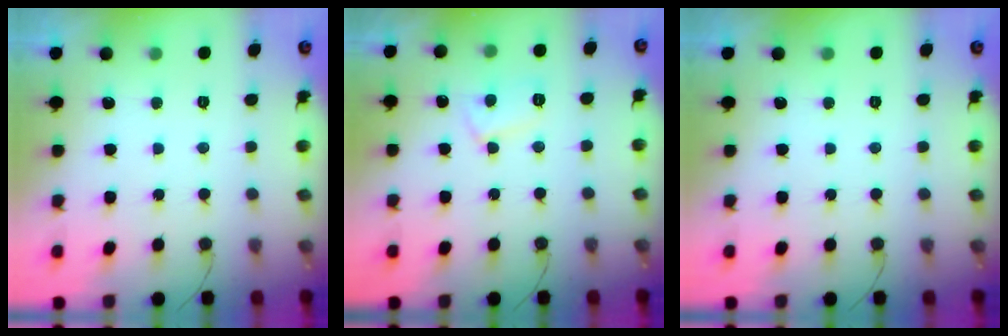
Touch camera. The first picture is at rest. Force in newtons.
{"total": 6.6, "press": 6.6, "slide": 0.5}
{"total": 0.0}